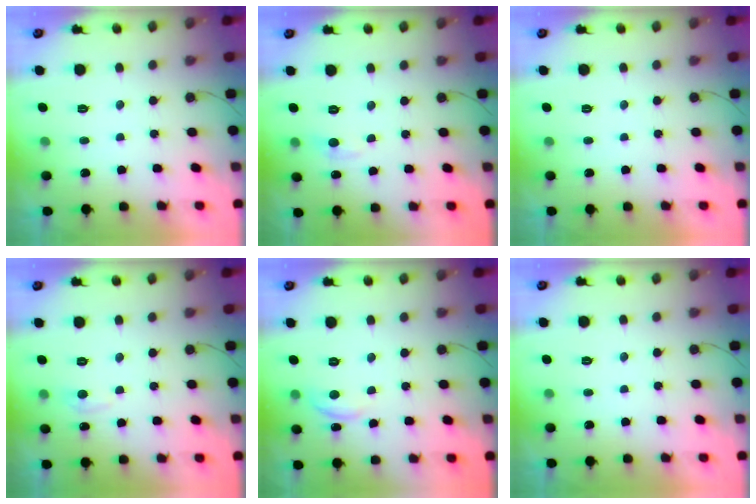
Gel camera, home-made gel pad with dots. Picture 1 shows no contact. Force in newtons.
{"total": 5.6, "press": 5.5, "slide": 0.7}
{"total": 0.0}
{"total": 5.3, "press": 5.2, "slide": 0.8}
{"total": 7.5, "press": 7.5, "slide": 0.7}
{"total": 0.0}